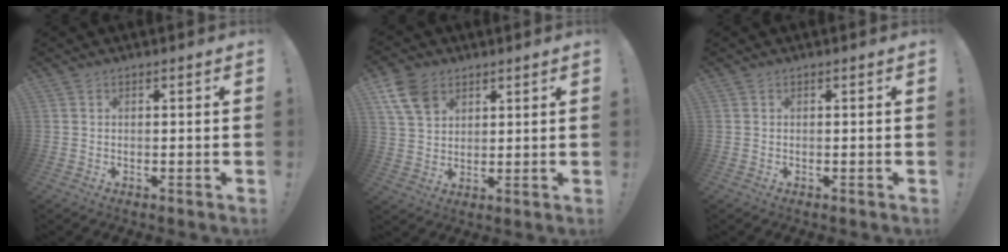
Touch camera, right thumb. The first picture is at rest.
{"total": 10.0, "force": [5.5, 6.8, 4.8], "torque": [-0.093, -0.020, 0.110]}
{"total": 0.0}